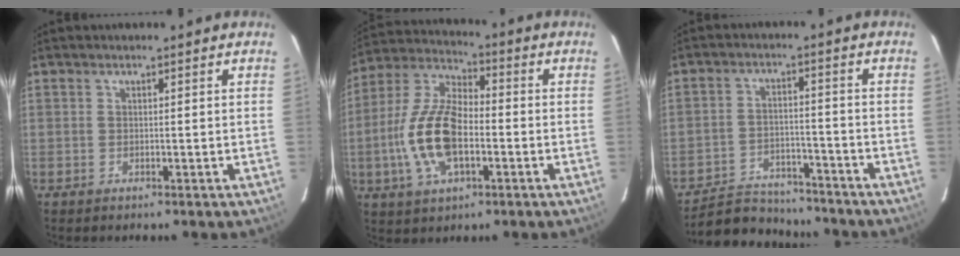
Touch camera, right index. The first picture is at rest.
{"total": 14.9, "force": [-3.4, 7.0, 12.7], "torque": [-0.271, 0.005, -0.065]}
{"total": 13.3, "force": [-12.1, 4.0, 3.5], "torque": [-0.096, 0.009, -0.180]}